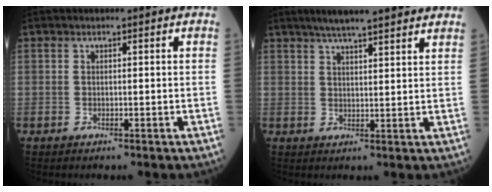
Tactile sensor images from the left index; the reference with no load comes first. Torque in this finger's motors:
{"motor_torque": [0.84, -0.83, 0.09, 0.10]}